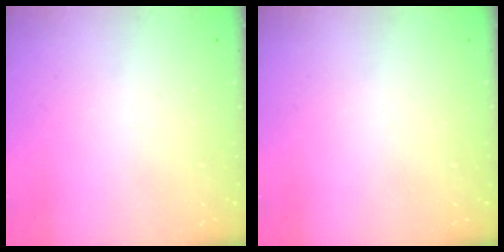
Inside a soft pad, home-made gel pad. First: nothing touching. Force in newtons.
{"total": 0.0}